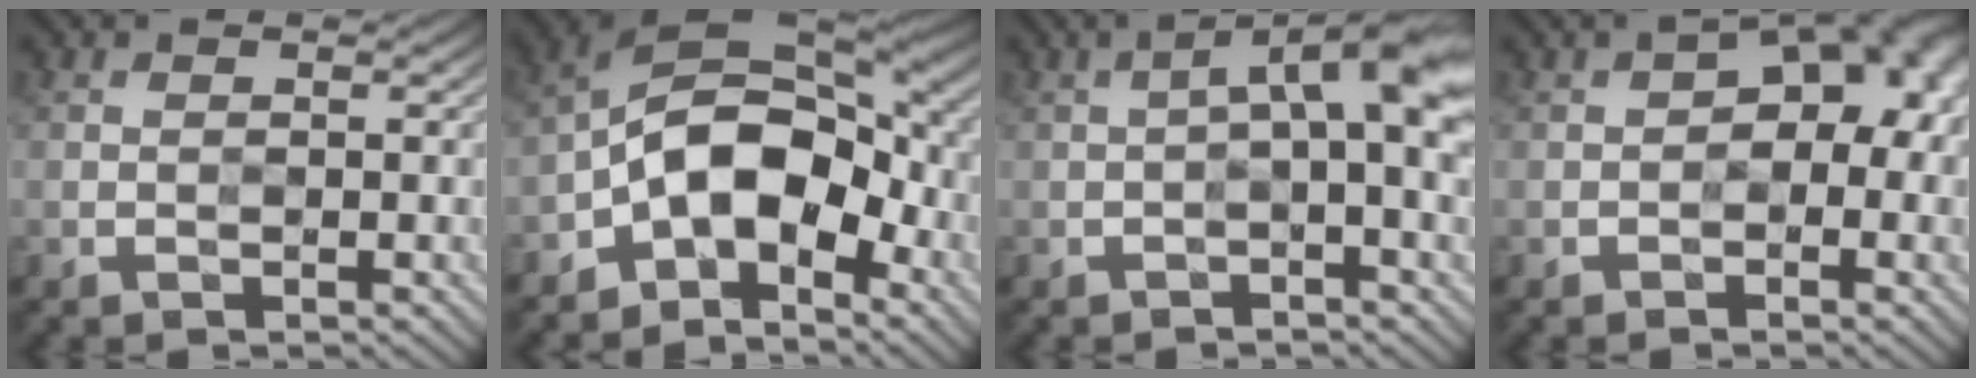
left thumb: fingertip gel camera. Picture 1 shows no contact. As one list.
[{"total": 12.8, "force": [-4.2, 7.2, 9.7], "torque": [-0.153, -0.005, -0.090]}, {"total": 5.5, "force": [0.4, 0.9, 5.5], "torque": [-0.084, 0.019, -0.004]}, {"total": 8.4, "force": [0.4, 5.1, 6.6], "torque": [-0.054, 0.019, -0.009]}]